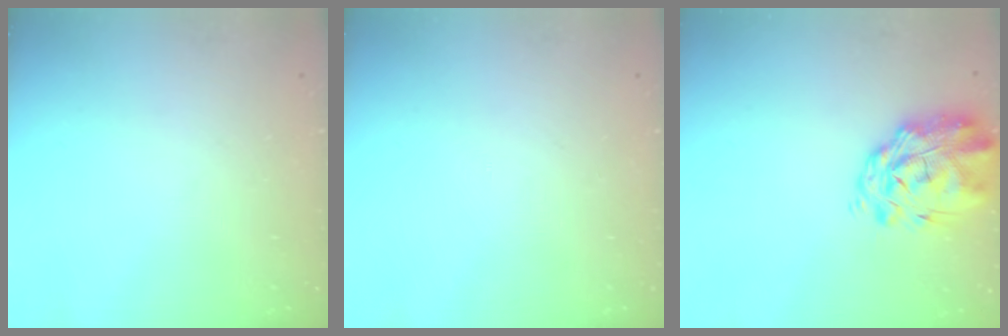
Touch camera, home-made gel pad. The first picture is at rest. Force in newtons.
{"total": 0.0}
{"total": 3.2, "press": 2.7, "slide": 1.6}